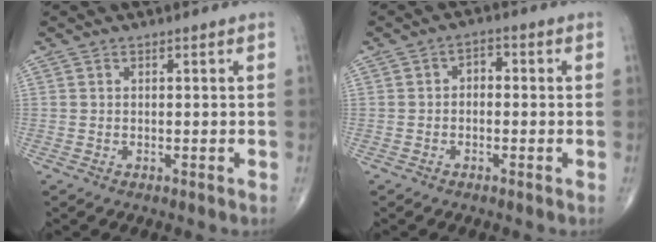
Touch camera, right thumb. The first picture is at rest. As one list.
[{"total": 3.1, "force": [-0.3, 2.2, 2.1], "torque": [-0.012, 0.014, -0.018]}]